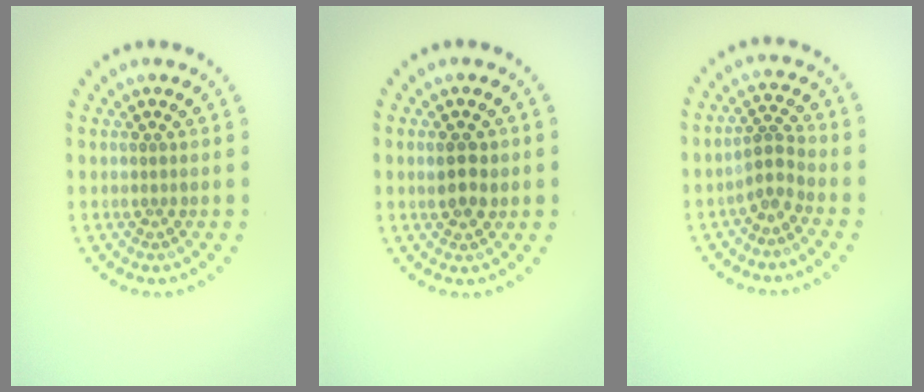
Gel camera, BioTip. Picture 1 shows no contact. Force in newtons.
{"total": 2.3, "press": 2.3, "slide": 0.4}
{"total": 2.2, "press": 1.5, "slide": 1.6}